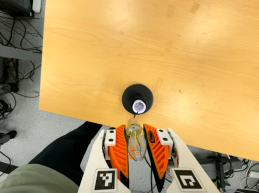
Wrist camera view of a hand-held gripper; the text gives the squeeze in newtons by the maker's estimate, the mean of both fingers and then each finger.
{"total": 18.6, "left": 19.0, "right": 18.3}